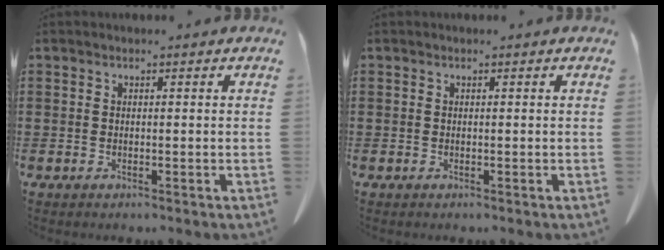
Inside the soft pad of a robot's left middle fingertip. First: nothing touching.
{"total": 0.0}